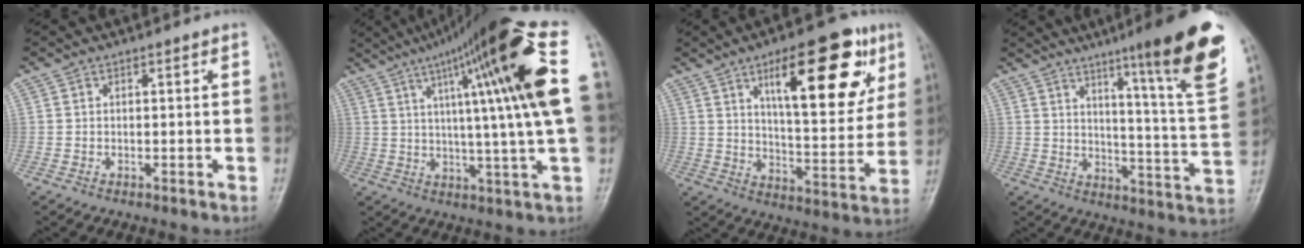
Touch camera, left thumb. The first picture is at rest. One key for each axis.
{"total": 23.4, "fx": 7.3, "fy": 1.7, "fz": 22.2, "tx": -0.333, "ty": 0.005, "tz": 0.102}
{"total": 21.1, "fx": 9.7, "fy": 7.9, "fz": 17.0, "tx": -0.199, "ty": -0.034, "tz": 0.146}
{"total": 20.2, "fx": 11.9, "fy": 1.1, "fz": 16.3, "tx": -0.201, "ty": -0.064, "tz": 0.167}